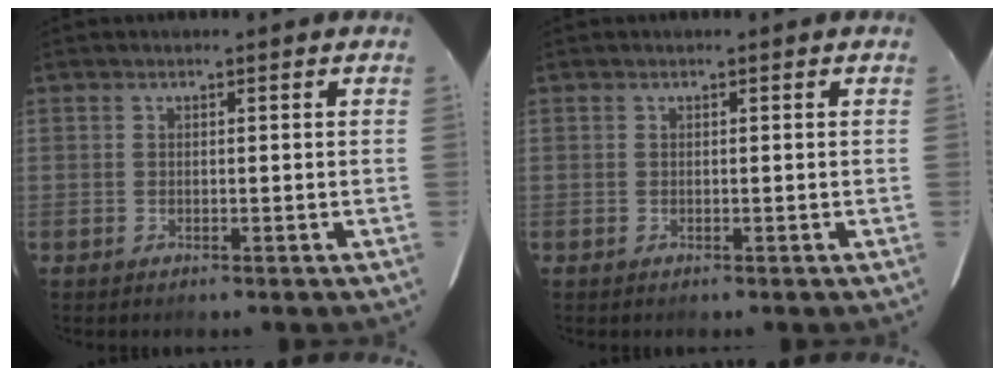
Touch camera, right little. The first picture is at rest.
{"total": 0.0}